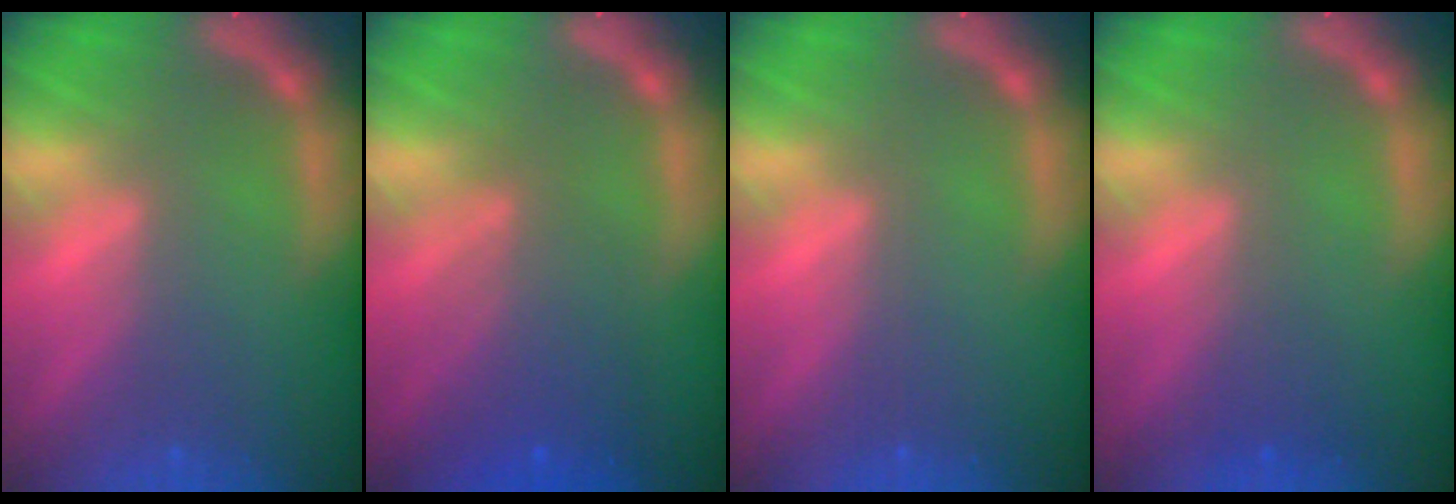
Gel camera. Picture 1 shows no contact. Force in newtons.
{"total": 5.1}
{"total": 0.0}
{"total": 1.5}